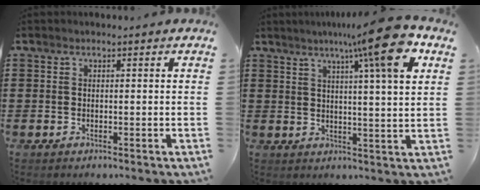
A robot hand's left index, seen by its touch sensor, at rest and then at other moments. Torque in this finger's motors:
{"motor_torque": [1.36, -0.77, 1.05, 0.21]}